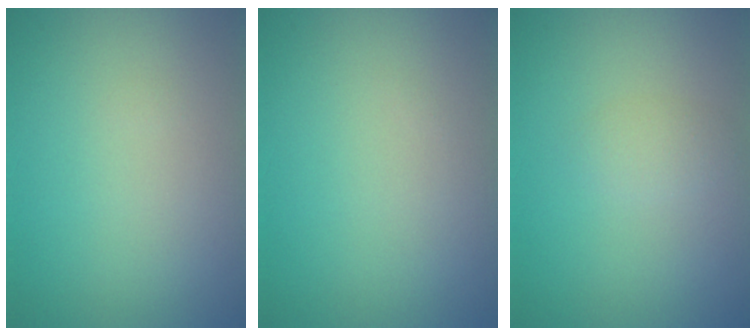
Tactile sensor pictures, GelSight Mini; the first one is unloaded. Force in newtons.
{"total": 0.0}
{"total": 1.2, "press": 1.2, "slide": 0.0}